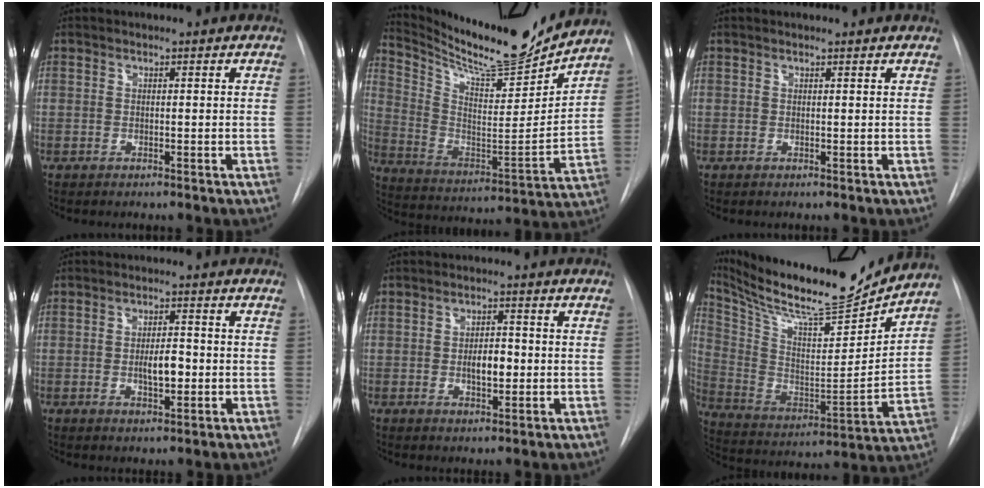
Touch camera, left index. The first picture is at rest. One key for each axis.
{"total": 17.9, "fx": 16.7, "fy": 1.2, "fz": 6.2, "tx": -0.133, "ty": -0.058, "tz": 0.269}
{"total": 1.0, "fx": 0.9, "fy": 0.0, "fz": 0.2, "tx": -0.010, "ty": 0.006, "tz": 0.010}
{"total": 4.2, "fx": -1.1, "fy": 1.4, "fz": 3.8, "tx": -0.060, "ty": -0.006, "tz": -0.014}
{"total": 3.9, "fx": -0.9, "fy": 1.7, "fz": 3.5, "tx": -0.054, "ty": -0.005, "tz": -0.011}
{"total": 22.4, "fx": 20.3, "fy": 2.5, "fz": 9.2, "tx": -0.195, "ty": -0.045, "tz": 0.329}